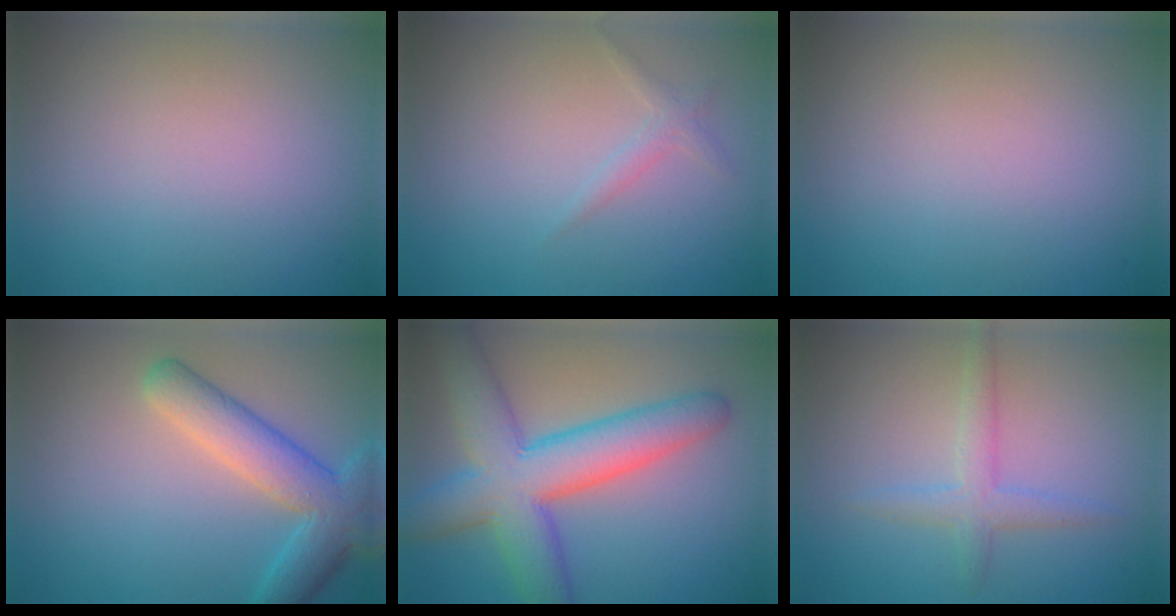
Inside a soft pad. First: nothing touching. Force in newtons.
{"total": 1.1, "press": 1.1, "slide": 0.1}
{"total": 0.0}
{"total": 5.8, "press": 5.8, "slide": 0.3}
{"total": 9.1, "press": 9.1, "slide": 0.4}
{"total": 2.3, "press": 2.3, "slide": 0.2}